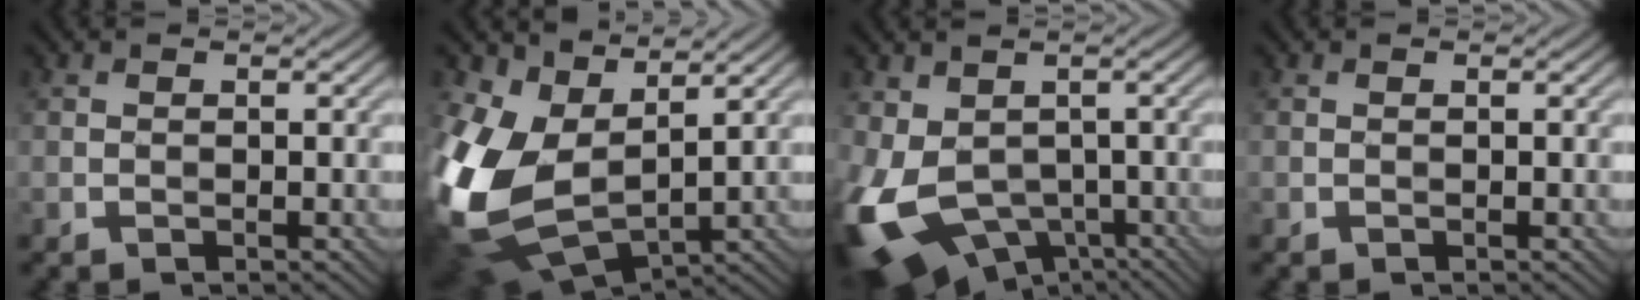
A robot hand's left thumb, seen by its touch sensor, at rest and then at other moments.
{"total": 14.6, "force": [2.8, 9.0, 11.1], "torque": [-0.299, -0.015, 0.056]}
{"total": 13.5, "force": [-2.8, 9.3, 9.4], "torque": [-0.243, -0.049, -0.027]}
{"total": 0.0}